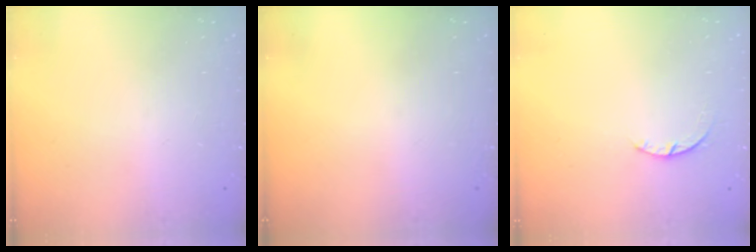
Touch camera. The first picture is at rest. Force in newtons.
{"total": 0.0}
{"total": 1.2, "press": 1.2, "slide": 0.3}